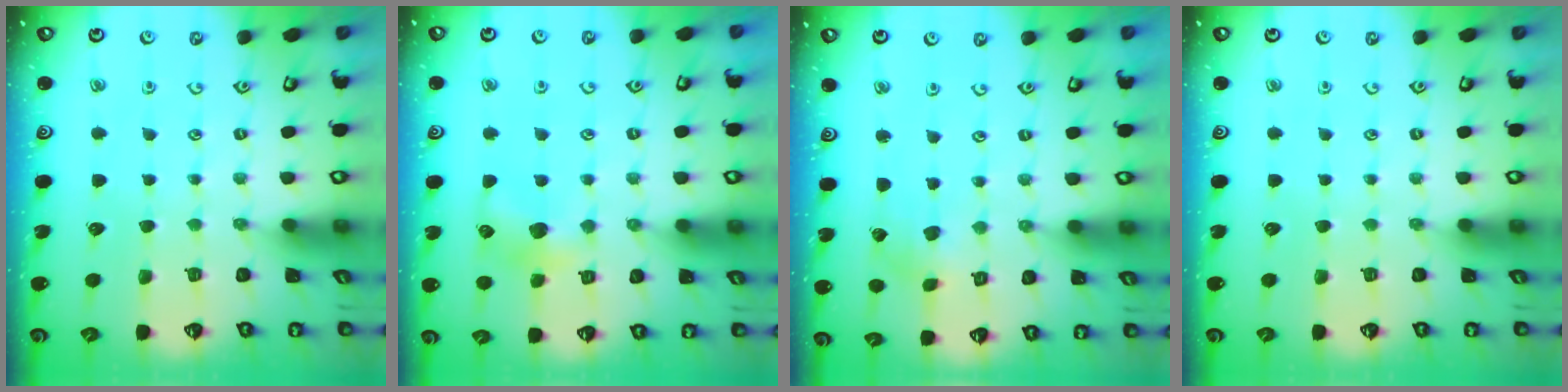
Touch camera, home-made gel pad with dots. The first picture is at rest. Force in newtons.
{"total": 7.9, "press": 7.9, "slide": 0.8}
{"total": 1.6, "press": 1.6, "slide": 0.2}
{"total": 0.0}